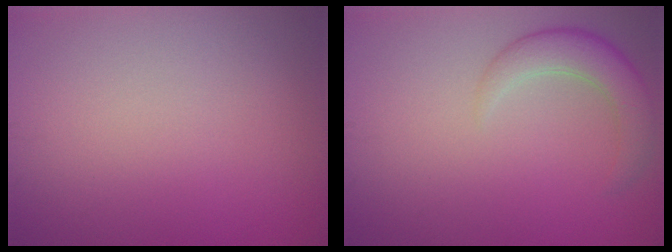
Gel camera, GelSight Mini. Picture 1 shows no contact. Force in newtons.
{"total": 3.7, "press": 3.7, "slide": 0.4}